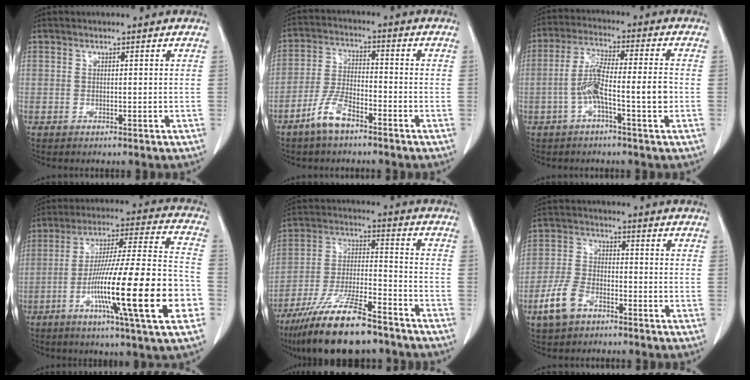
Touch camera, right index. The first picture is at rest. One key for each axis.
{"total": 6.7, "fx": -4.6, "fy": 2.1, "fz": 4.4, "tx": -0.100, "ty": -0.002, "tz": -0.092}
{"total": 8.5, "fx": -2.2, "fy": 0.9, "fz": 8.2, "tx": -0.156, "ty": 0.020, "tz": -0.041}
{"total": 22.9, "fx": -7.6, "fy": 0.5, "fz": 21.6, "tx": -0.336, "ty": -0.017, "tz": -0.127}
{"total": 16.5, "fx": -12.7, "fy": 3.2, "fz": 10.1, "tx": -0.205, "ty": -0.022, "tz": -0.228}
{"total": 7.2, "fx": -4.2, "fy": 4.0, "fz": 4.2, "tx": -0.105, "ty": 0.003, "tz": -0.082}